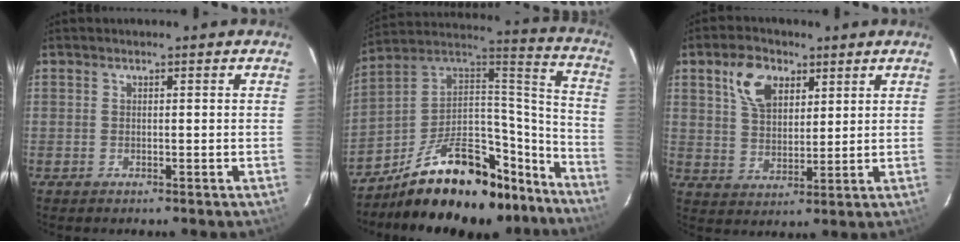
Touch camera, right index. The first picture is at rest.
{"total": 27.1, "force": [-19.2, 12.6, 14.4], "torque": [-0.227, 0.066, -0.272]}
{"total": 8.7, "force": [4.3, 5.3, 5.4], "torque": [-0.103, 0.019, 0.080]}